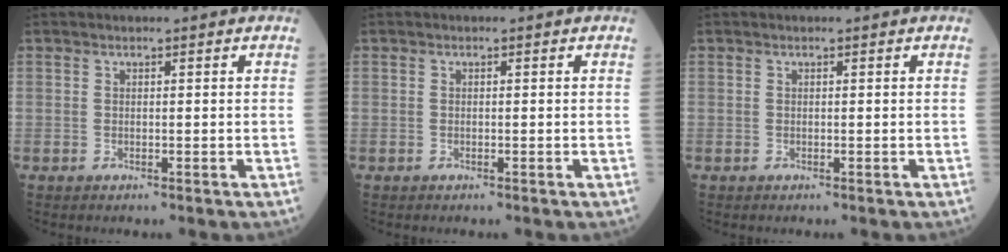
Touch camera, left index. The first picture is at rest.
{"total": 0.0}
{"total": 0.0}